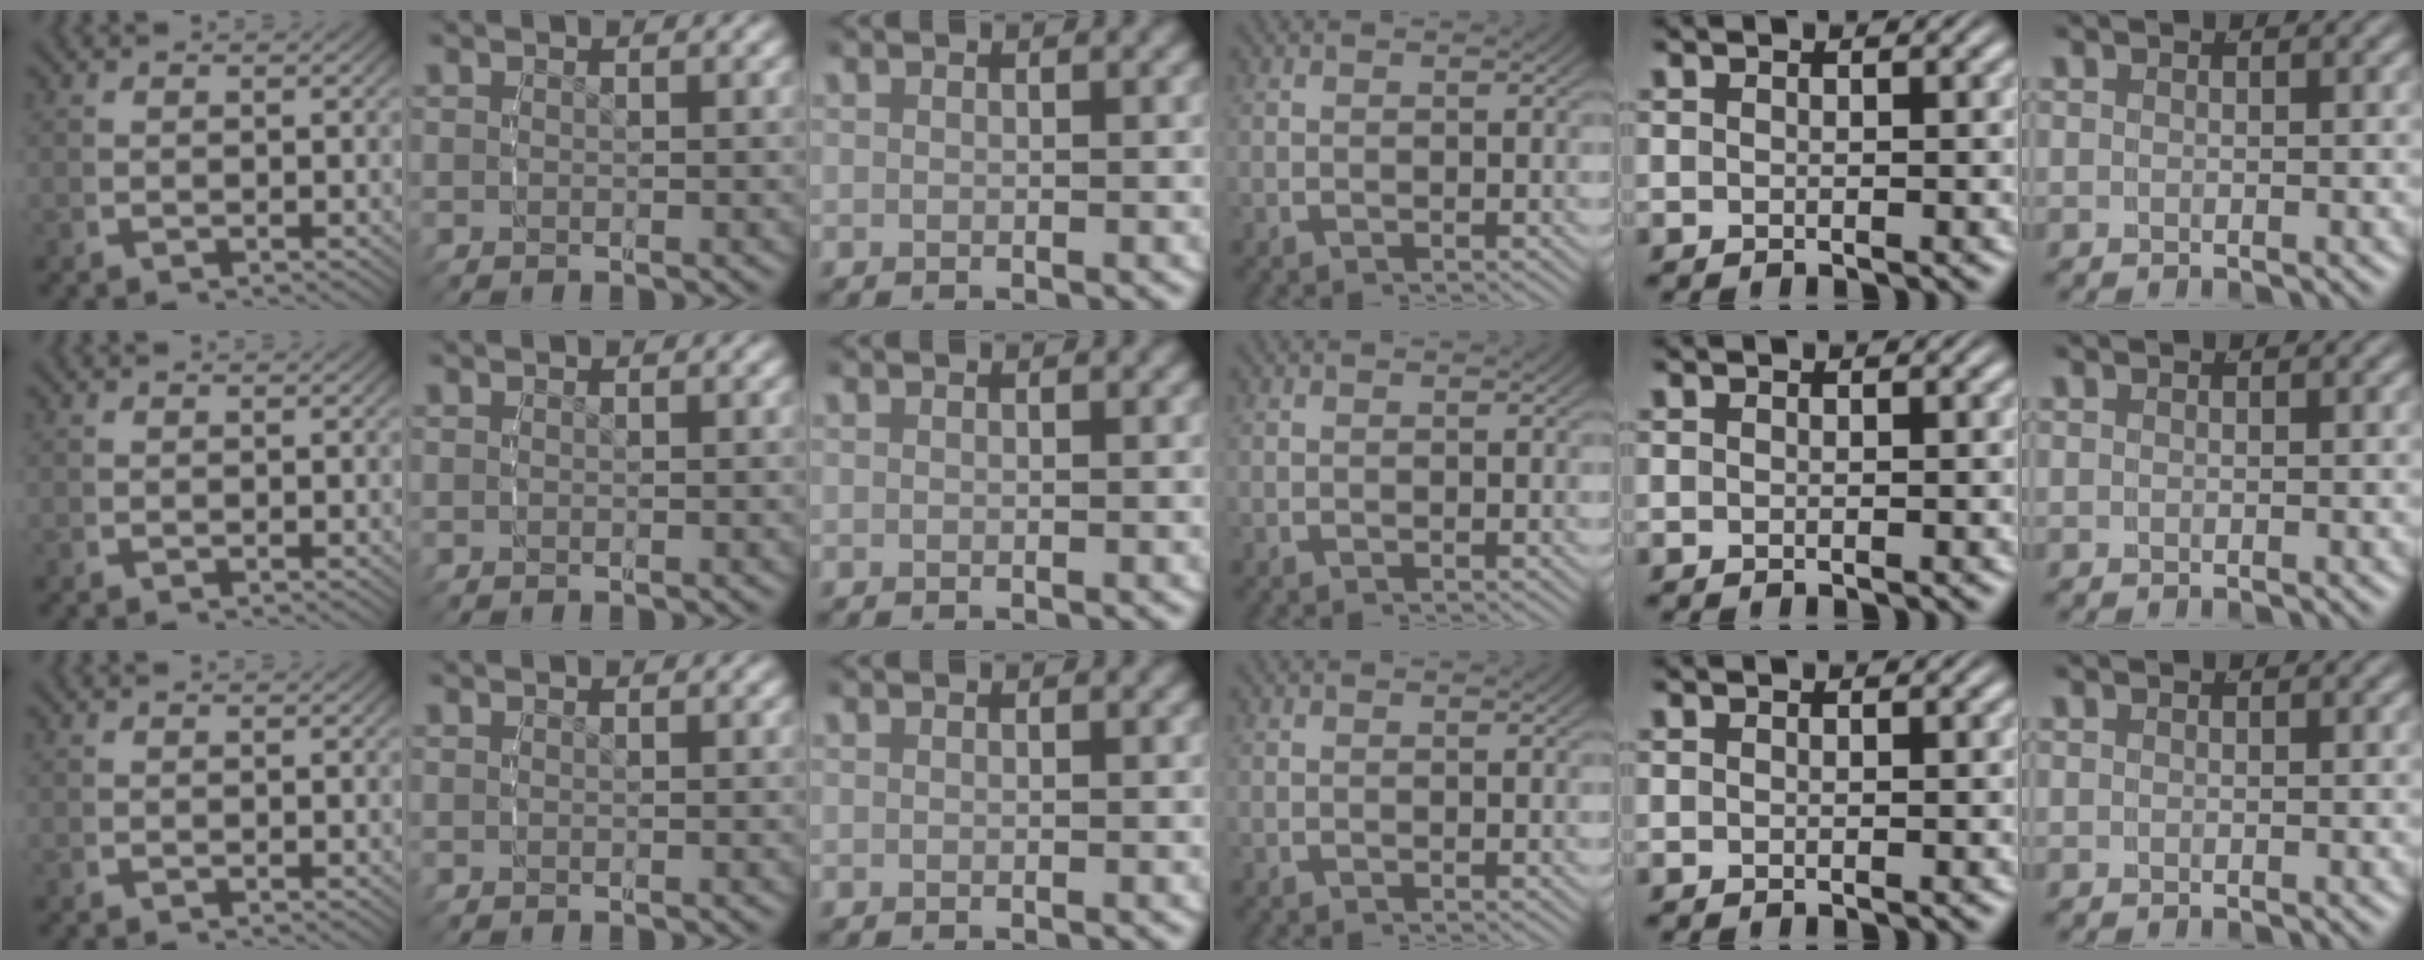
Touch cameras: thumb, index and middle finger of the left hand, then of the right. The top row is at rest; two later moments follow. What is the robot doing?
{"motion": "reach", "object": "jacket"}